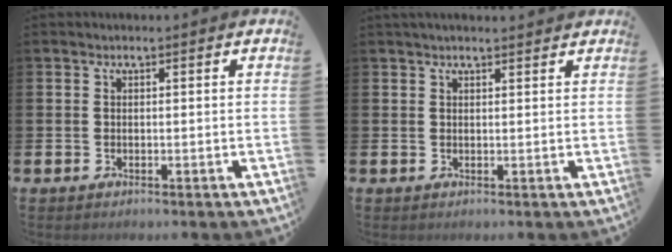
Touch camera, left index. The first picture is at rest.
{"total": 1.4, "force": [1.3, 0.1, 0.4], "torque": [0.005, -0.004, 0.021]}